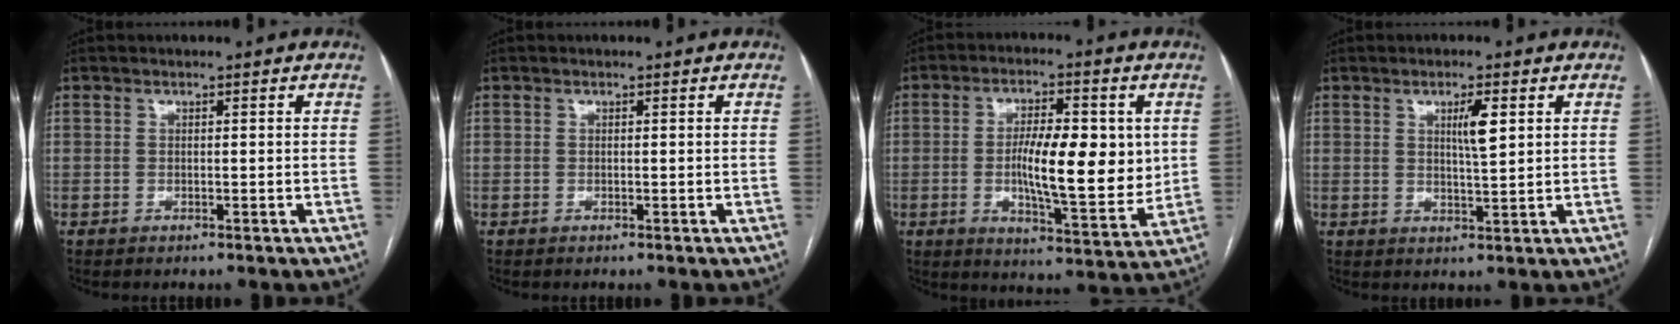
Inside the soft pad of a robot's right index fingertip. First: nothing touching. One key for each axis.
{"total": 0.0}
{"total": 12.9, "fx": 0.5, "fy": 3.6, "fz": 12.4, "tx": -0.203, "ty": -0.005, "tz": 0.009}
{"total": 3.8, "fx": 1.5, "fy": 0.4, "fz": 3.5, "tx": -0.062, "ty": -0.002, "tz": 0.025}